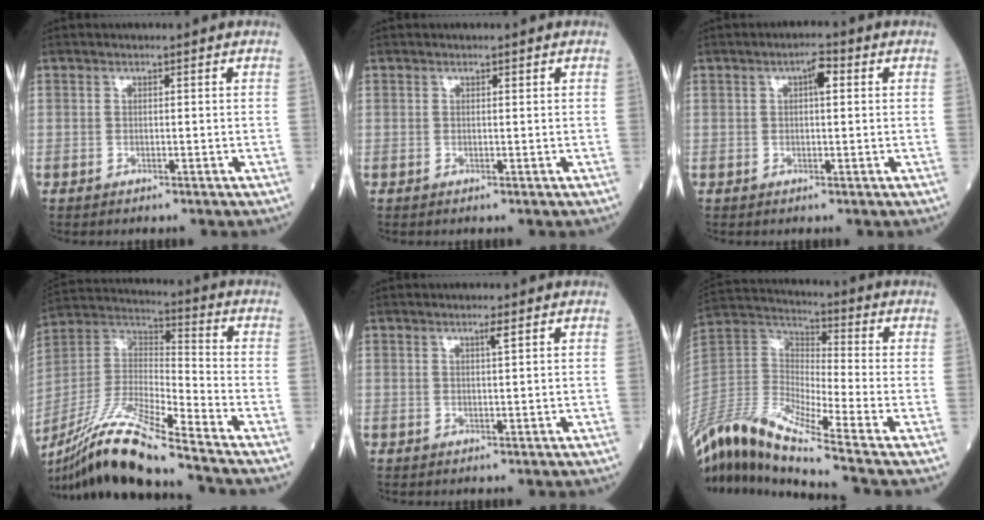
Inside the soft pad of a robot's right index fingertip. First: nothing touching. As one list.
[{"total": 0.0}, {"total": 2.8, "force": [0.8, 0.8, 2.6], "torque": [-0.043, 0.009, 0.012]}, {"total": 18.3, "force": [-14.7, 0.2, 10.9], "torque": [-0.244, -0.018, -0.277]}, {"total": 1.2, "force": [0.7, -0.2, 1.0], "torque": [-0.021, -0.002, 0.013]}, {"total": 17.4, "force": [-13.2, -0.3, 11.3], "torque": [-0.235, -0.006, -0.253]}]